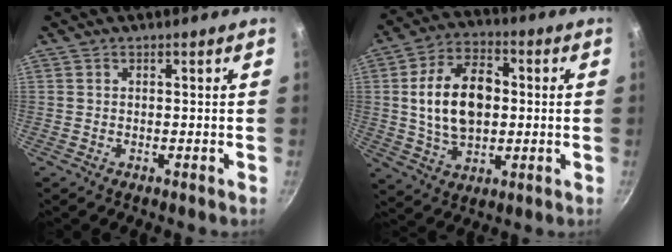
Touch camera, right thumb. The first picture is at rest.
{"total": 15.5, "force": [1.1, 10.0, 11.8], "torque": [-0.179, 0.015, 0.016]}